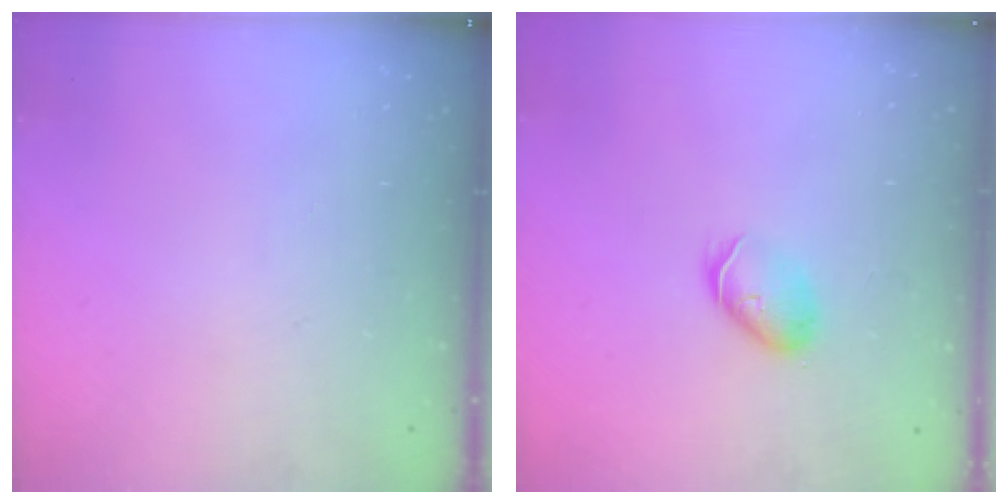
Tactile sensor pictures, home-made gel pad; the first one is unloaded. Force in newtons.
{"total": 6.1, "press": 6.1, "slide": 0.3}